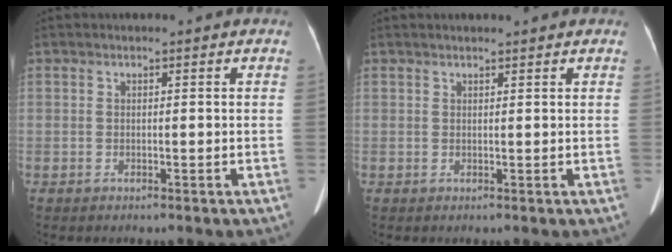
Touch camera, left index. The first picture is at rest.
{"total": 2.9, "force": [2.6, 0.2, 1.3], "torque": [-0.019, 0.018, 0.037]}